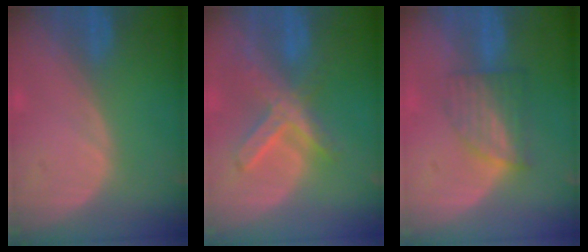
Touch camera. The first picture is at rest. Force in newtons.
{"total": 7.2, "press": 6.3, "slide": 3.6}
{"total": 6.3, "press": 5.6, "slide": 2.9}